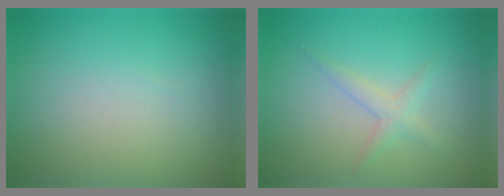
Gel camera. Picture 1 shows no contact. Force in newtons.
{"total": 1.6, "press": 1.6, "slide": 0.1}